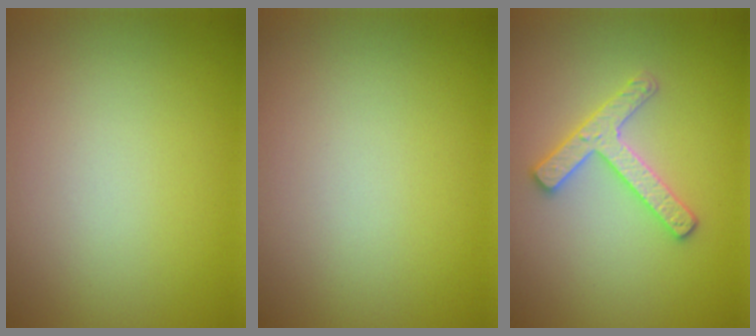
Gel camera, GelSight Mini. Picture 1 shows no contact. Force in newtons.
{"total": 0.0}
{"total": 2.9, "press": 2.8, "slide": 0.6}